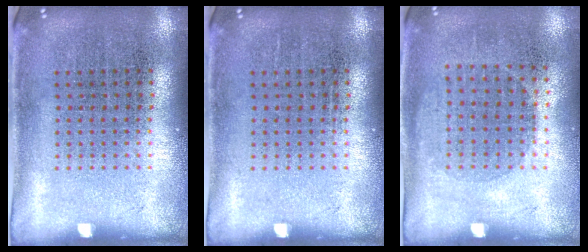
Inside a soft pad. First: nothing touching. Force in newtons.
{"total": 0.0}
{"total": 1.0, "press": 0.9, "slide": 0.4}